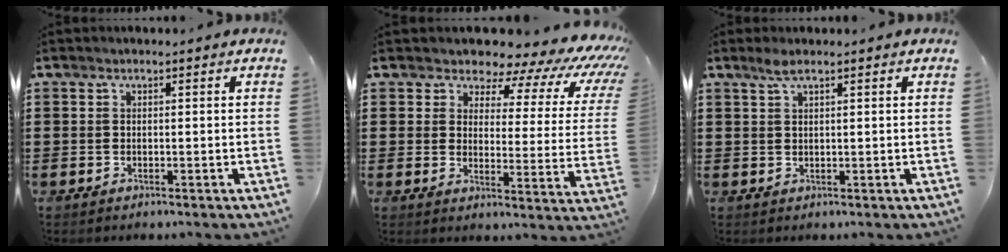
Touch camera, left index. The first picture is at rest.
{"total": 6.8, "force": [5.7, 2.6, 2.8], "torque": [-0.060, -0.043, 0.093]}
{"total": 1.9, "force": [1.1, 0.2, 1.6], "torque": [-0.032, 0.002, 0.019]}